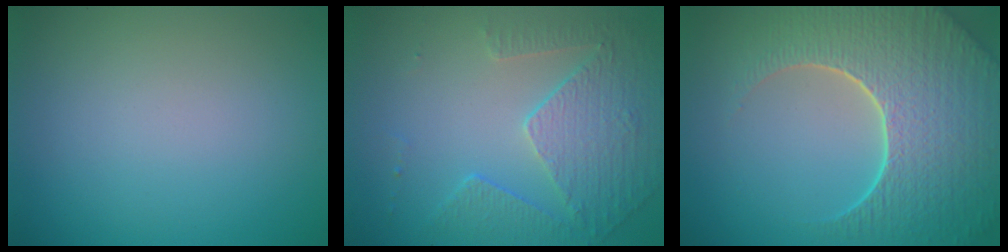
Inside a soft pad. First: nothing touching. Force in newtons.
{"total": 4.7, "press": 3.5, "slide": 3.1}
{"total": 9.1, "press": 6.5, "slide": 6.3}